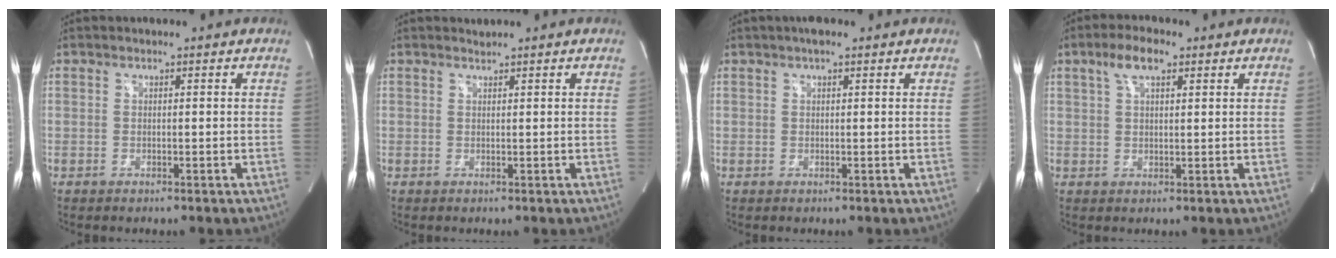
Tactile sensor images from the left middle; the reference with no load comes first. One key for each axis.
{"total": 0.6, "fx": 0.6, "fy": -0.2, "fz": -0.2, "tx": -0.007, "ty": -0.001, "tz": 0.012}
{"total": 1.8, "fx": 1.2, "fy": 0.5, "fz": 1.2, "tx": -0.020, "ty": 0.012, "tz": 0.019}
{"total": 4.9, "fx": 2.7, "fy": 1.8, "fz": 3.7, "tx": -0.078, "ty": 0.016, "tz": 0.051}